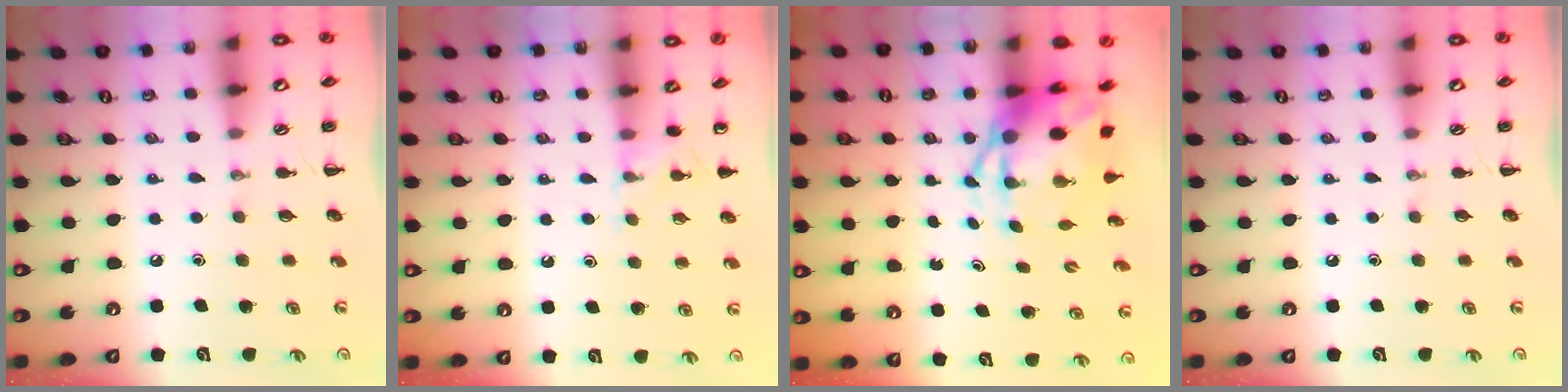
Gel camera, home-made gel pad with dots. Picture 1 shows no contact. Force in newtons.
{"total": 6.9, "press": 6.6, "slide": 2.1}
{"total": 6.4, "press": 6.2, "slide": 1.7}
{"total": 0.0}